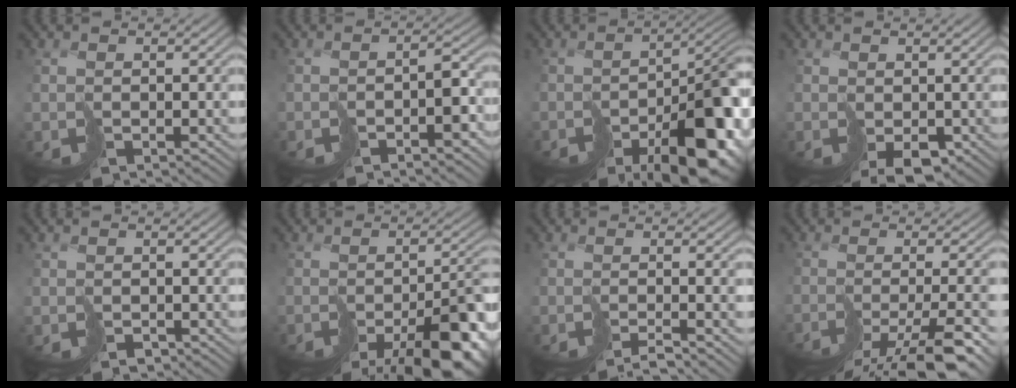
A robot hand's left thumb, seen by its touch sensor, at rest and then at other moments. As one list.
[{"total": 3.9, "force": [-2.7, 1.4, 2.4], "torque": [-0.017, 0.003, -0.045]}, {"total": 13.3, "force": [-6.5, 6.4, 9.8], "torque": [-0.115, -0.027, -0.083]}, {"total": 3.0, "force": [-0.5, 2.1, 2.0], "torque": [-0.041, -0.006, 0.000]}, {"total": 1.1, "force": [-0.8, 0.8, 0.3], "torque": [0.001, -0.002, -0.013]}, {"total": 13.7, "force": [-8.7, 4.9, 9.3], "torque": [-0.126, -0.027, -0.102]}, {"total": 3.0, "force": [-1.8, -0.4, 2.4], "torque": [-0.021, 0.003, -0.030]}, {"total": 10.2, "force": [-7.4, 1.4, 7.0], "torque": [-0.098, -0.011, -0.100]}]